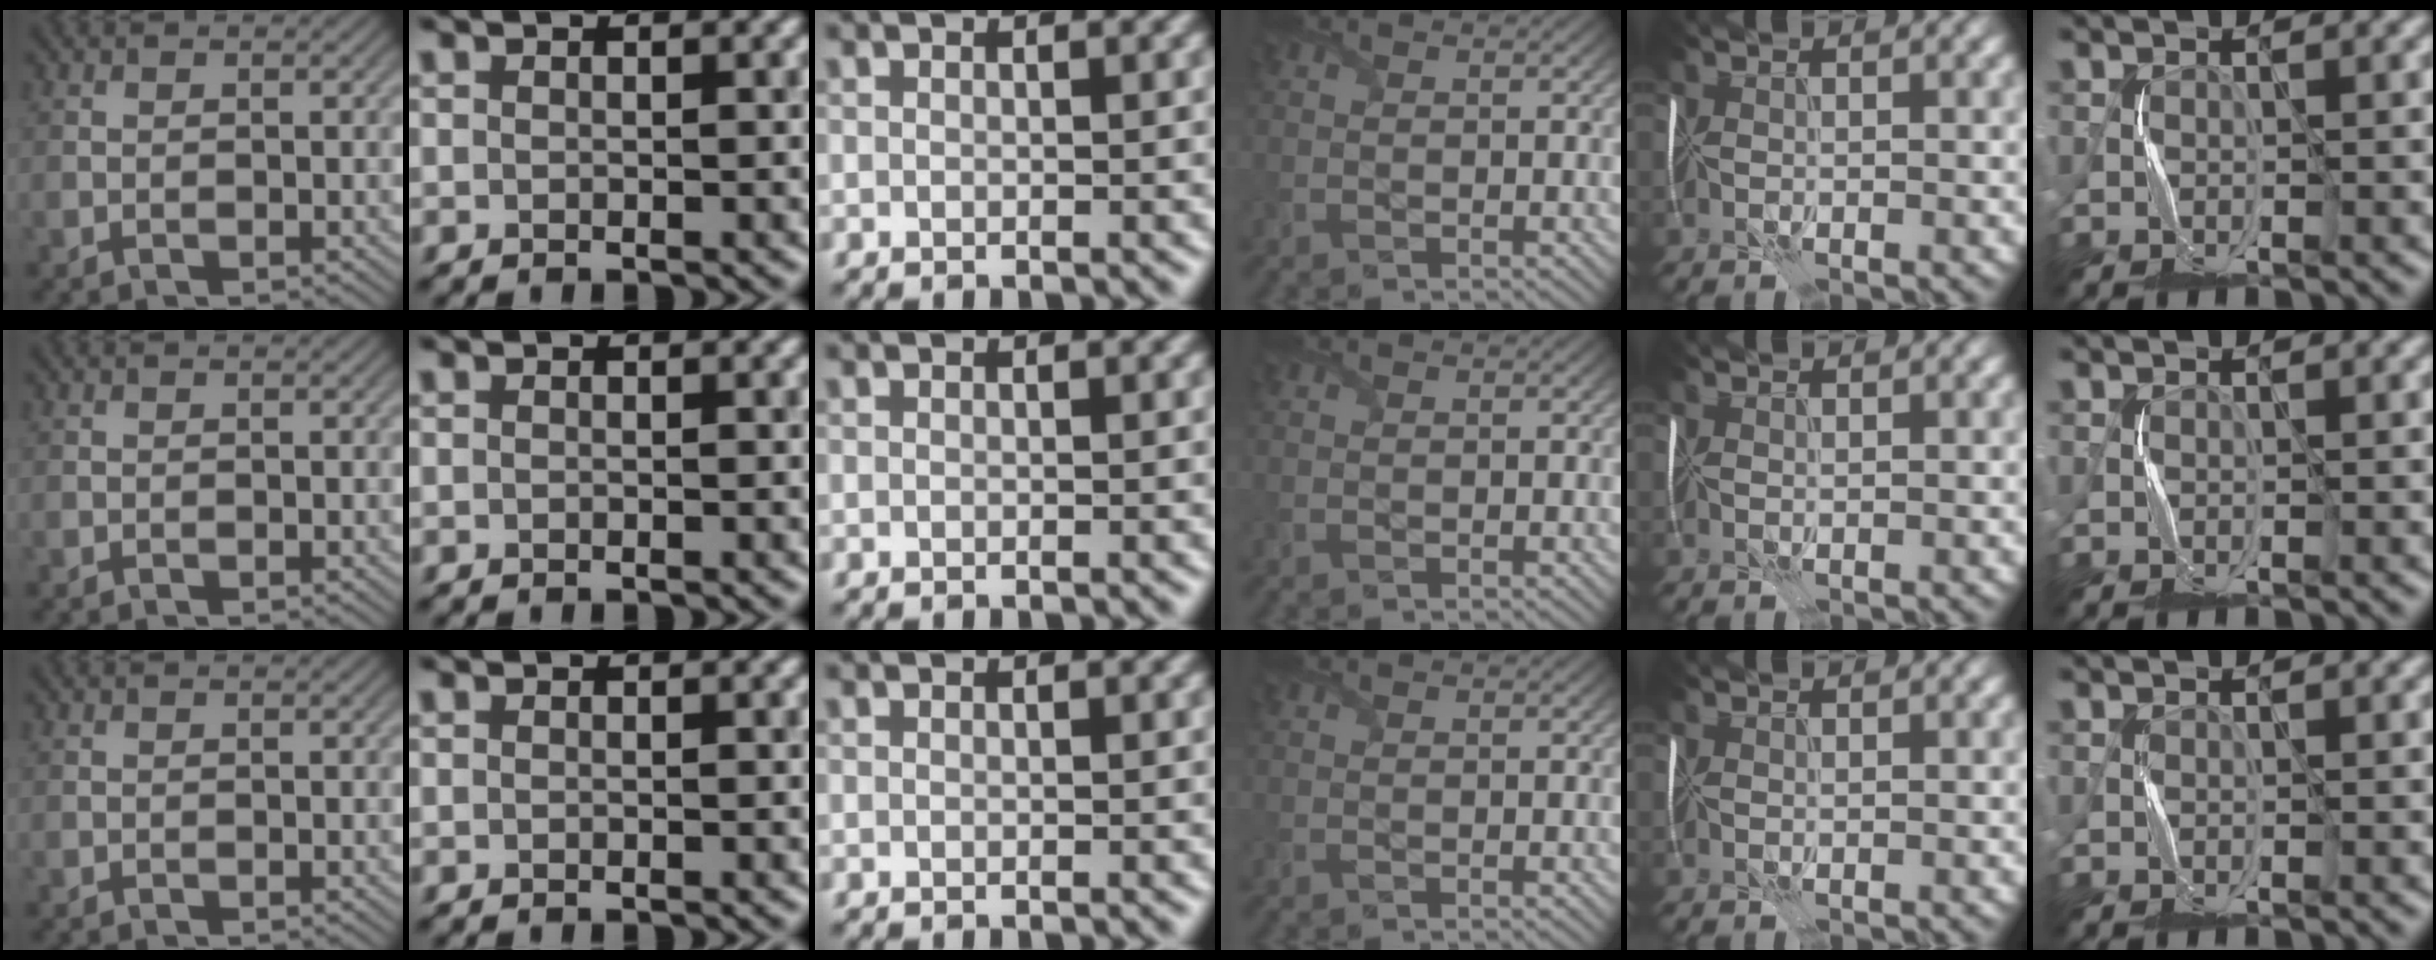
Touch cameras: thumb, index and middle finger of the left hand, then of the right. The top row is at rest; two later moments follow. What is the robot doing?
{"motion": "fold", "object": "plastic wrap"}